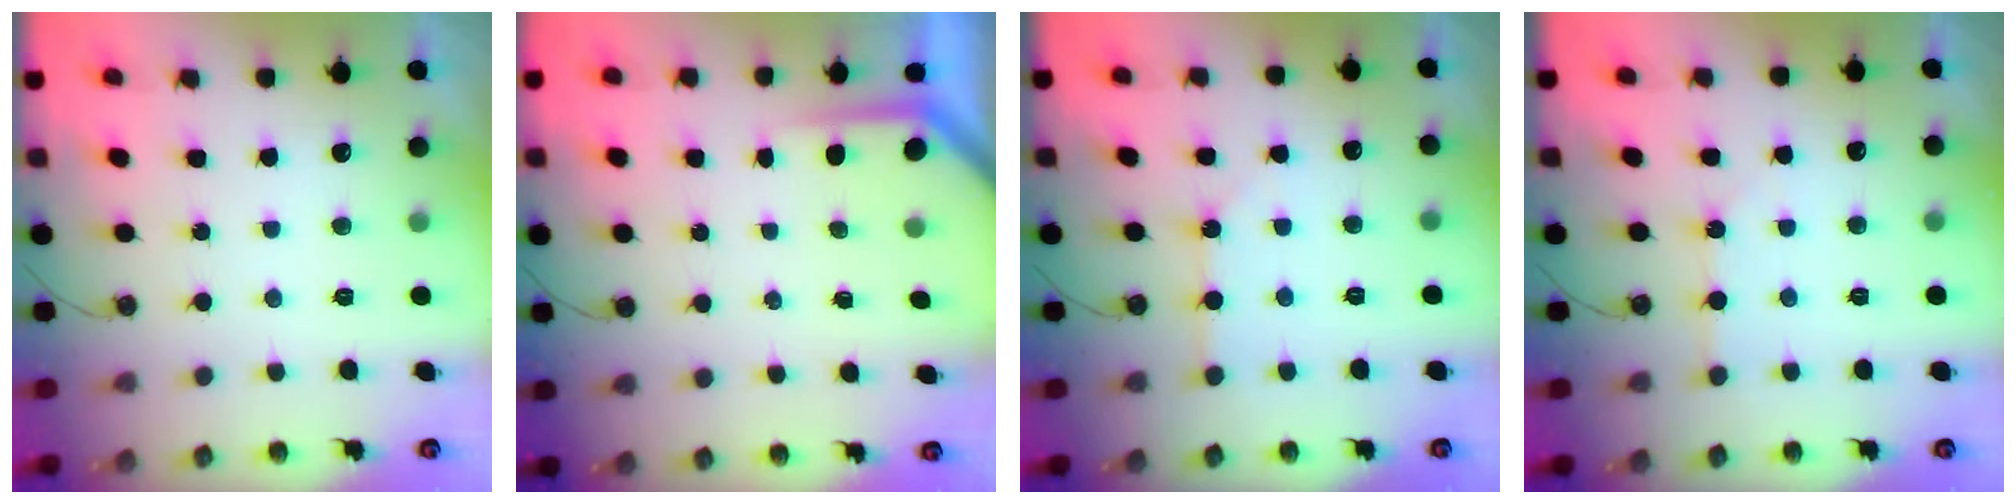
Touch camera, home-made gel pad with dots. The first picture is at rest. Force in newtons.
{"total": 2.7, "press": 2.7, "slide": 0.4}
{"total": 1.3, "press": 1.3, "slide": 0.2}
{"total": 1.8, "press": 1.7, "slide": 0.4}